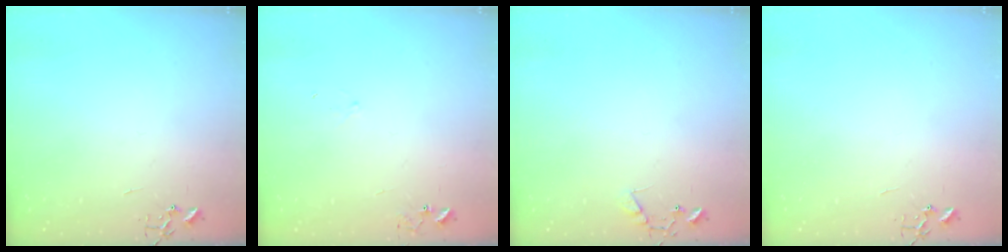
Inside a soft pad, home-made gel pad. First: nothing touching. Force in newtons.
{"total": 7.4, "press": 7.4, "slide": 0.5}
{"total": 6.8, "press": 6.8, "slide": 0.5}
{"total": 0.0}